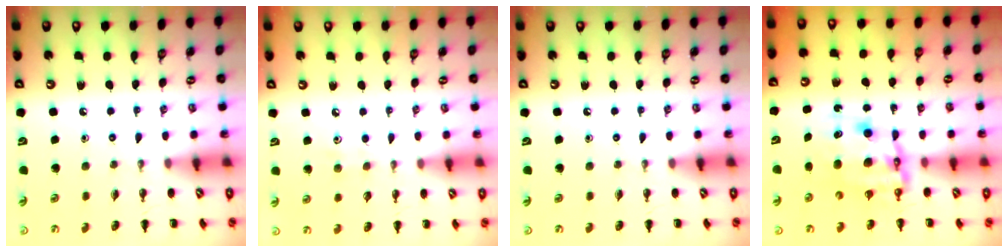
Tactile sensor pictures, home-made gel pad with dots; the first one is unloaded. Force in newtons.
{"total": 4.8, "press": 4.6, "slide": 1.2}
{"total": 0.0}
{"total": 9.2, "press": 9.0, "slide": 2.2}